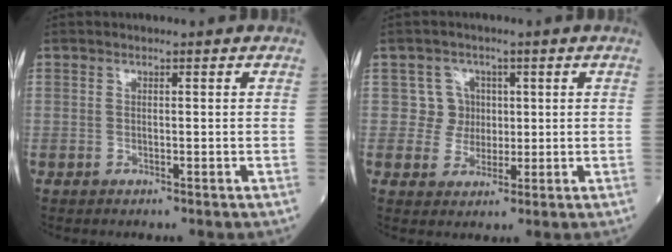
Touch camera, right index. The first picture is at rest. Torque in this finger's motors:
{"motor_torque": [0.10, -0.03, 0.00, -0.02]}